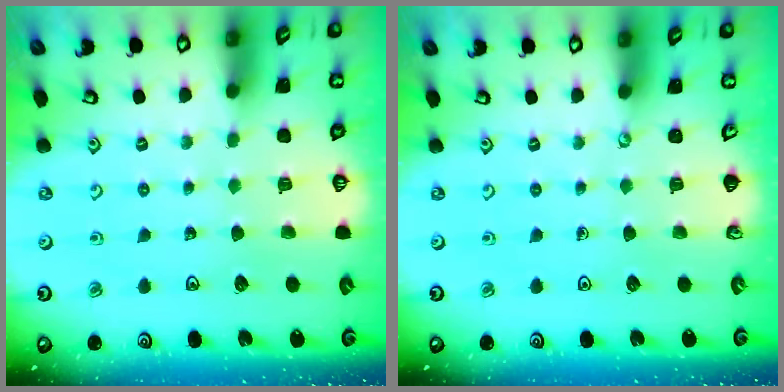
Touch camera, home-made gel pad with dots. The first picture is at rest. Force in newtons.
{"total": 0.0}